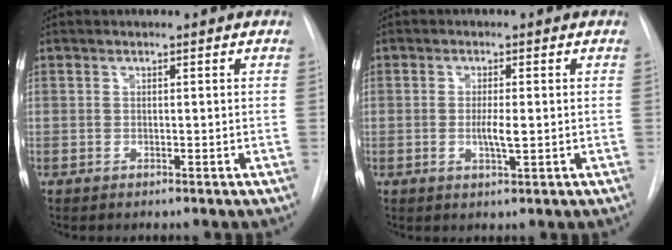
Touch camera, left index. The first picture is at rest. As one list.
[{"total": 3.0, "force": [-1.3, 0.2, 2.7], "torque": [-0.051, -0.010, -0.019]}]